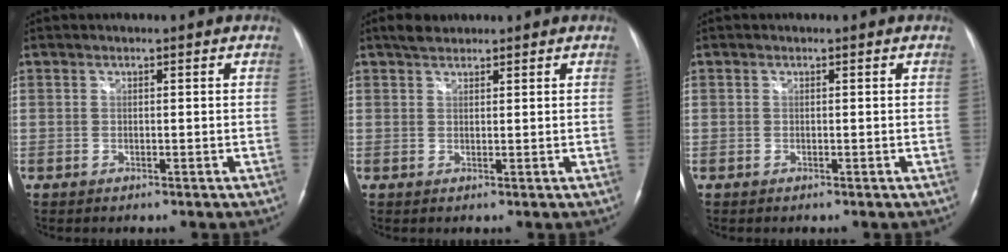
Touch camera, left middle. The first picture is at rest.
{"total": 2.2, "force": [1.9, 0.9, 0.7], "torque": [-0.018, 0.008, 0.033]}
{"total": 0.0}